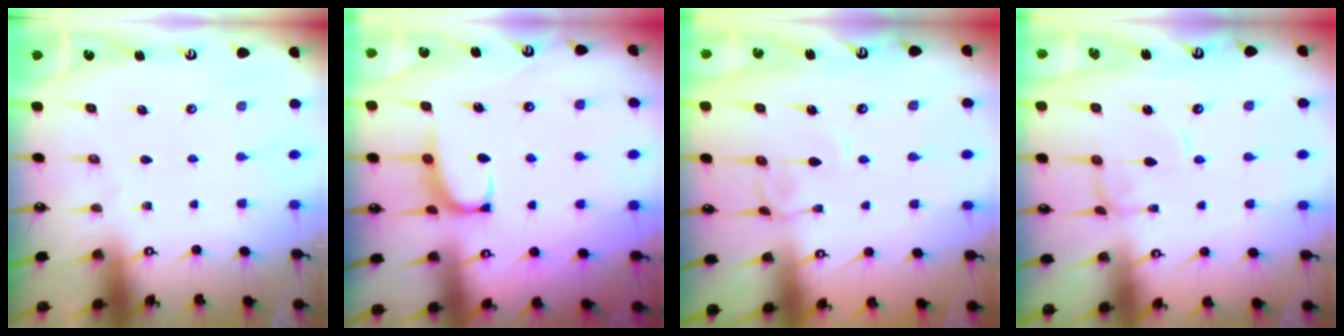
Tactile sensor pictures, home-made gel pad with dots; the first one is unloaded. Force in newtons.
{"total": 1.4, "press": 1.2, "slide": 0.7}
{"total": 3.4, "press": 3.4, "slide": 0.1}
{"total": 1.1, "press": 1.0, "slide": 0.3}